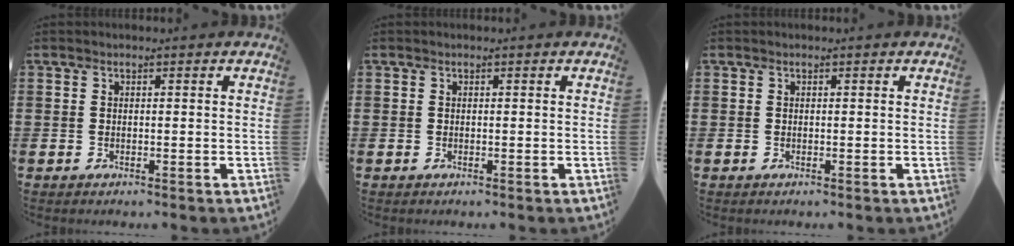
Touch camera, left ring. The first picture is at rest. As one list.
[{"total": 0.0}, {"total": 0.0}]